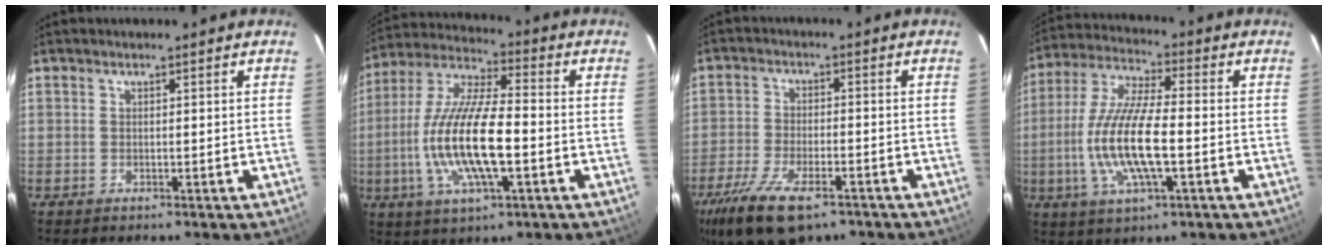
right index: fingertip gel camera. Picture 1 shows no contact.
{"total": 16.8, "force": [-3.5, 4.7, 15.8], "torque": [-0.317, -0.007, -0.067]}
{"total": 14.6, "force": [-9.6, 5.9, 9.3], "torque": [-0.210, -0.037, -0.171]}
{"total": 14.6, "force": [-2.8, 3.9, 13.8], "torque": [-0.285, -0.006, -0.055]}